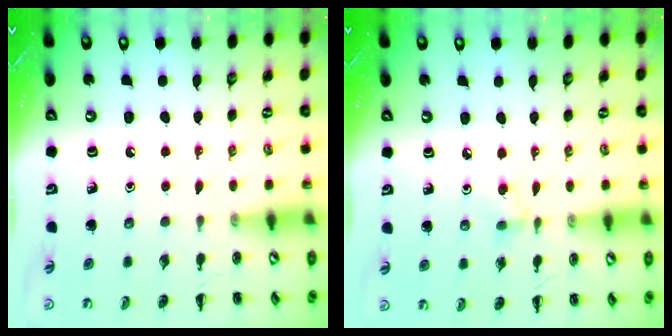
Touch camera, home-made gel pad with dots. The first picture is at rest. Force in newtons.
{"total": 5.1, "press": 4.8, "slide": 1.7}